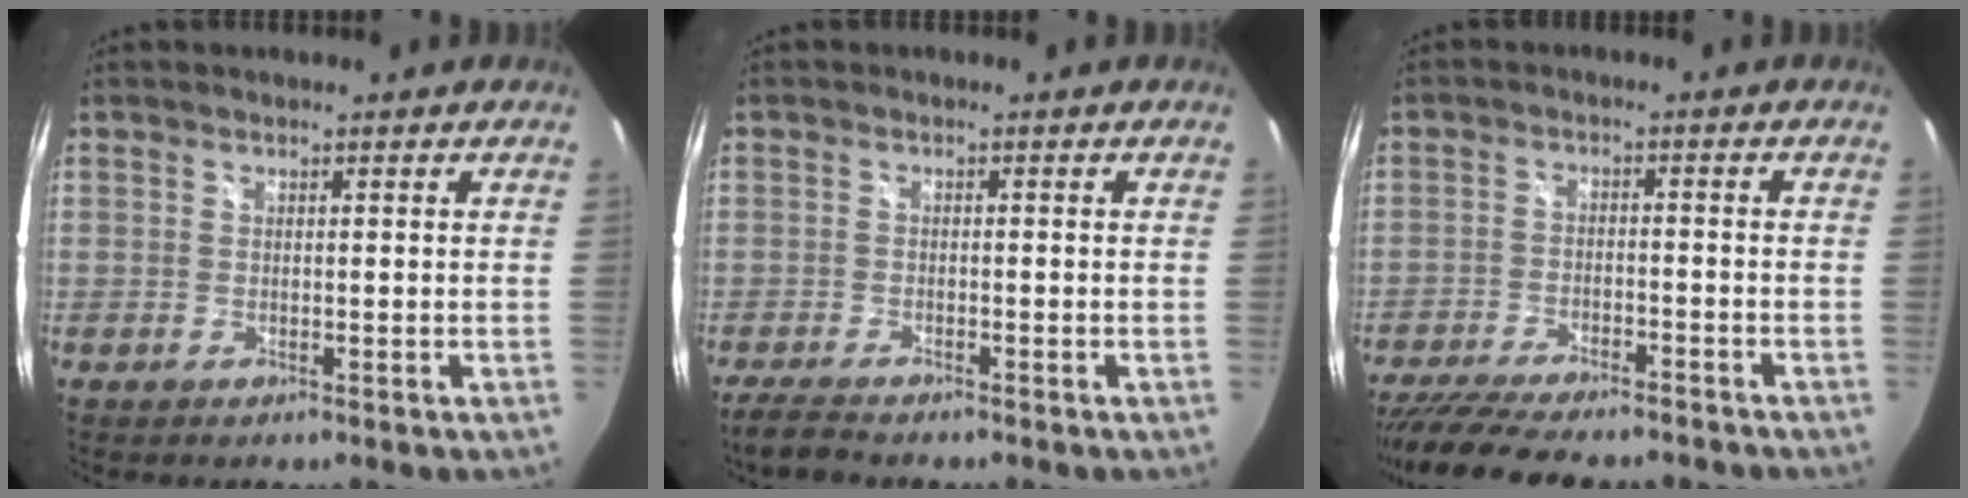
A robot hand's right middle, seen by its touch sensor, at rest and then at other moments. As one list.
[{"total": 3.2, "force": [-2.8, 0.3, 1.5], "torque": [-0.041, -0.015, -0.057]}, {"total": 15.3, "force": [-13.0, 3.5, 7.2], "torque": [-0.148, -0.034, -0.202]}]